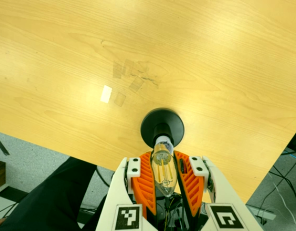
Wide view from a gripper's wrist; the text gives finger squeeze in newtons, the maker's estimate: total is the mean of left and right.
{"total": 19.6, "left": 20.8, "right": 18.3}